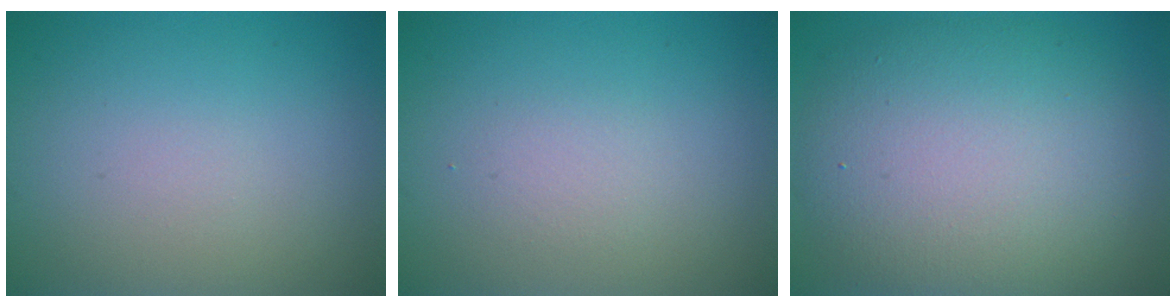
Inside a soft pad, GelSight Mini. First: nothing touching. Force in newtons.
{"total": 1.2, "press": 1.2, "slide": 0.0}
{"total": 10.3, "press": 10.3, "slide": 0.4}